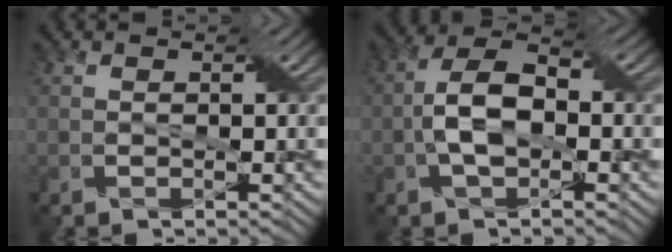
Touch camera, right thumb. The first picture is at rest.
{"total": 6.7, "force": [-1.2, 3.6, 5.5], "torque": [-0.116, 0.010, -0.026]}